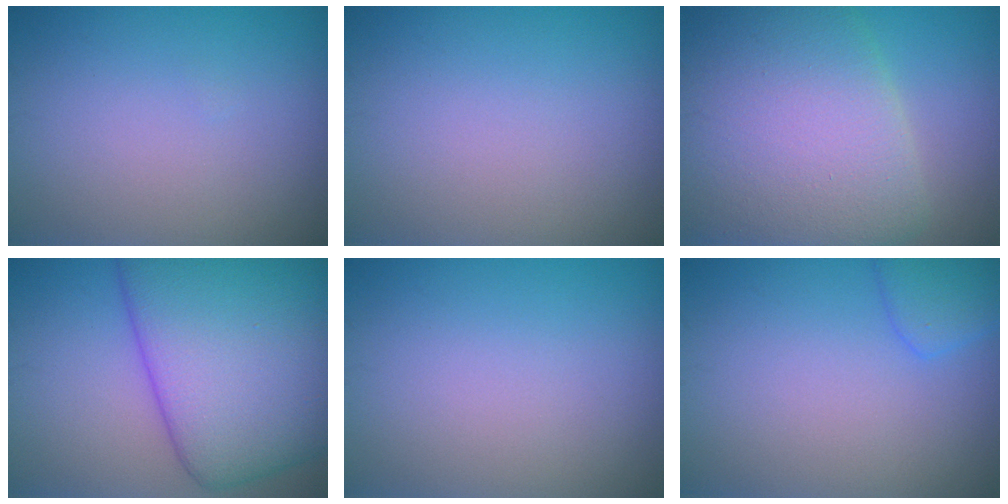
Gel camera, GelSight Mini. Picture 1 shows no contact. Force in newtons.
{"total": 0.0}
{"total": 12.0, "press": 12.0, "slide": 0.2}
{"total": 13.6, "press": 13.6, "slide": 0.4}
{"total": 0.0}
{"total": 2.4, "press": 2.4, "slide": 0.2}